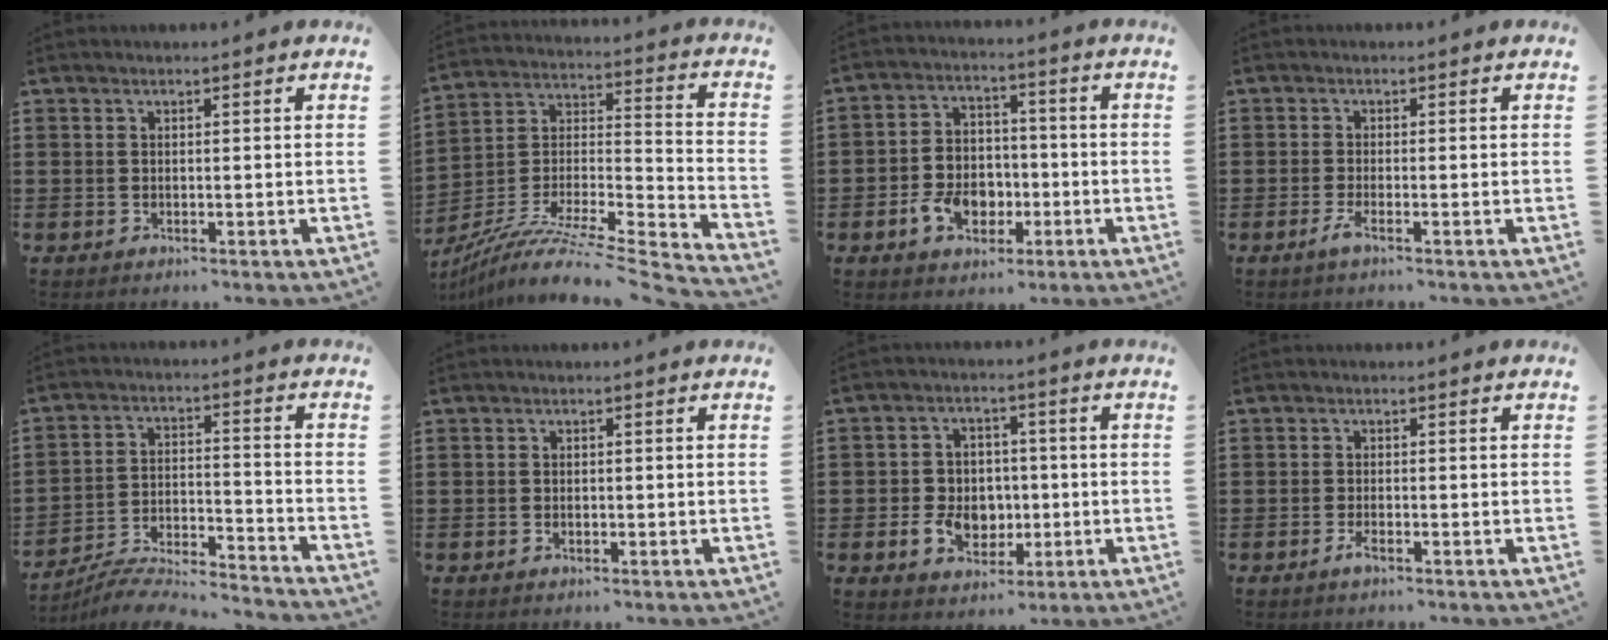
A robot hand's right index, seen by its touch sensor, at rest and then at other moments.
{"total": 7.8, "force": [-6.1, 1.1, 4.7], "torque": [-0.093, -0.011, -0.125]}
{"total": 7.4, "force": [-2.7, 5.6, 4.1], "torque": [-0.096, 0.015, -0.050]}
{"total": 2.2, "force": [-1.2, 0.1, 1.8], "torque": [-0.052, -0.012, -0.028]}
{"total": 6.6, "force": [-6.3, 0.5, 1.7], "torque": [-0.034, 0.002, -0.127]}
{"total": 0.9, "force": [-0.3, 0.6, 0.5], "torque": [-0.012, 0.001, -0.006]}
{"total": 7.3, "force": [-1.4, 5.9, 4.1], "torque": [-0.091, 0.016, -0.022]}
{"total": 1.9, "force": [-1.1, 0.4, 1.5], "torque": [-0.042, -0.008, -0.024]}